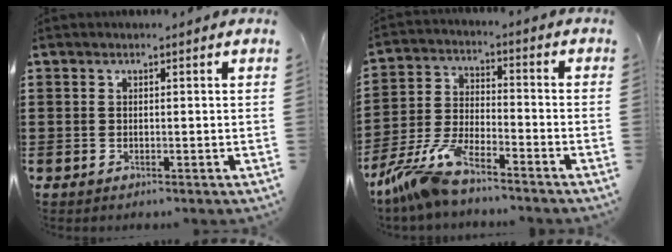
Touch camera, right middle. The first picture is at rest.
{"total": 8.3, "force": [-7.4, 0.9, 3.8], "torque": [-0.101, -0.007, -0.150]}